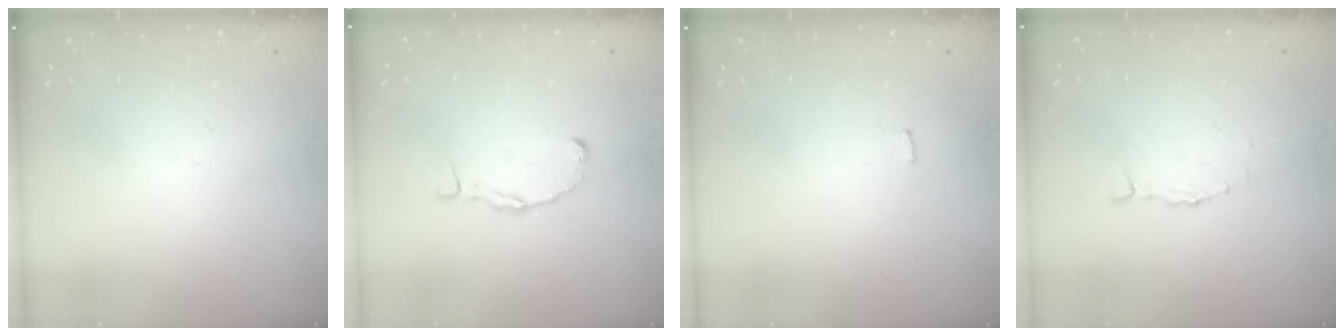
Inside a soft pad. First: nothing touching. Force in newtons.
{"total": 2.3, "press": 2.3, "slide": 0.2}
{"total": 3.1, "press": 3.1, "slide": 0.2}
{"total": 2.0, "press": 2.0, "slide": 0.3}